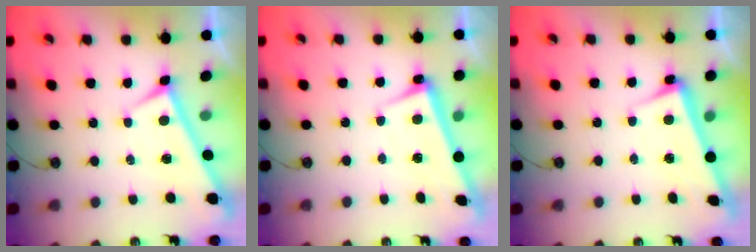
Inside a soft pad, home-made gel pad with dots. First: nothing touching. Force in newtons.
{"total": 2.7, "press": 2.6, "slide": 0.5}
{"total": 2.5, "press": 2.3, "slide": 0.8}